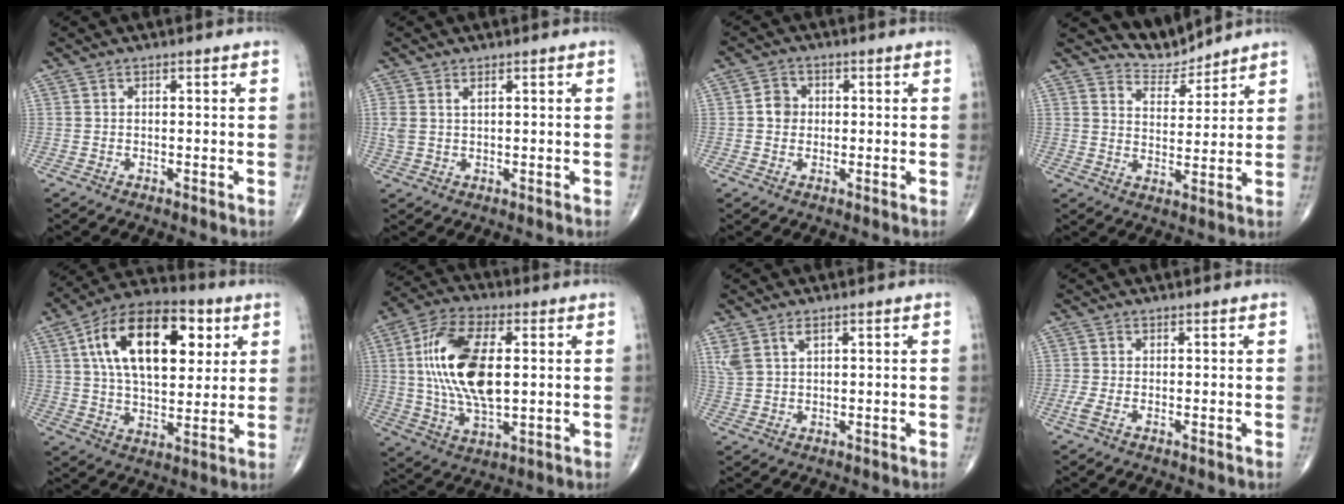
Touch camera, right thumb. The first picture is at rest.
{"total": 3.0, "force": [1.2, 1.6, 2.3], "torque": [-0.062, 0.007, 0.031]}
{"total": 3.4, "force": [0.1, 3.0, 1.5], "torque": [-0.011, 0.007, -0.005]}
{"total": 5.4, "force": [5.2, 0.7, -1.0], "torque": [0.034, -0.048, 0.101]}
{"total": 21.8, "force": [6.8, 11.7, 17.1], "torque": [-0.254, -0.004, 0.107]}
{"total": 17.9, "force": [2.2, 8.6, 15.5], "torque": [-0.303, -0.001, 0.040]}
{"total": 3.9, "force": [2.3, 1.7, 2.7], "torque": [-0.063, 0.001, 0.056]}
{"total": 1.5, "force": [-0.1, 0.3, 1.4], "torque": [-0.043, 0.009, -0.002]}